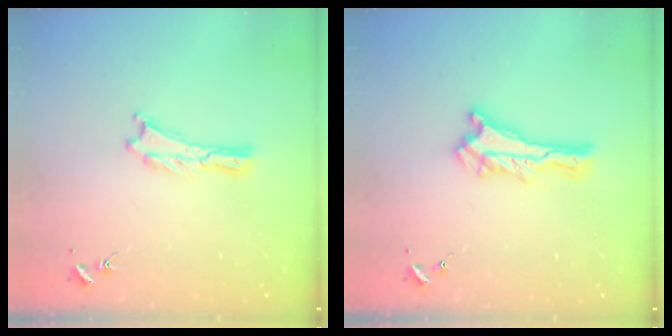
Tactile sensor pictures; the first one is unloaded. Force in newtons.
{"total": 0.6, "press": 0.5, "slide": 0.2}